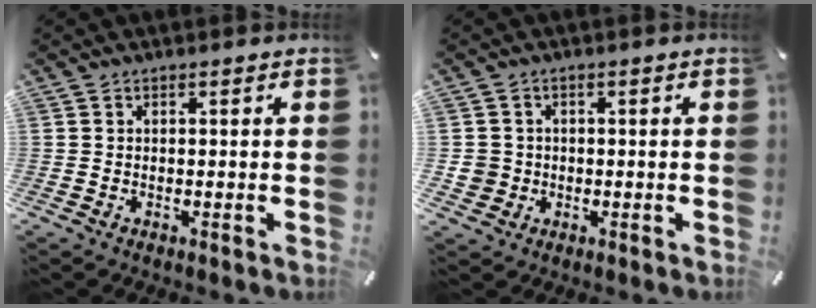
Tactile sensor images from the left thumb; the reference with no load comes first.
{"total": 4.4, "force": [-0.1, 4.3, 0.3], "torque": [-0.010, 0.006, -0.002]}